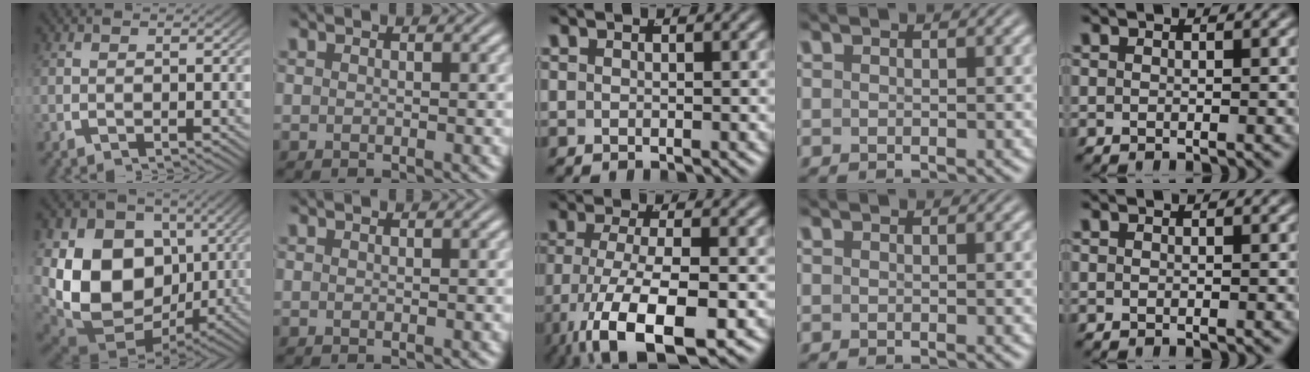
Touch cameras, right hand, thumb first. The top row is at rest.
{"thumb": {"total": 19.0, "force": [-1.5, 14.5, 12.3], "torque": [-0.263, -0.075, 0.000]}, "middle": {"total": 9.0, "force": [-4.2, 3.9, 7.0], "torque": [-0.144, -0.036, -0.039]}}